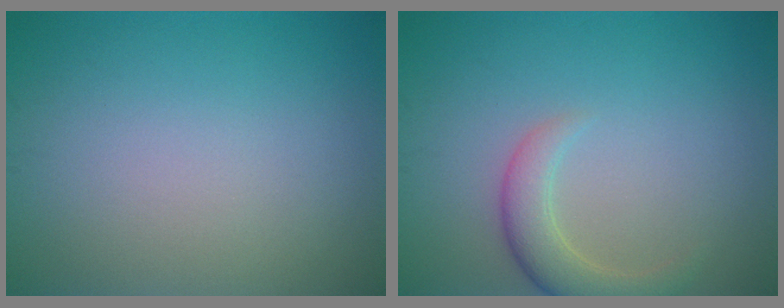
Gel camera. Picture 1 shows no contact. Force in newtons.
{"total": 3.2, "press": 3.2, "slide": 0.3}